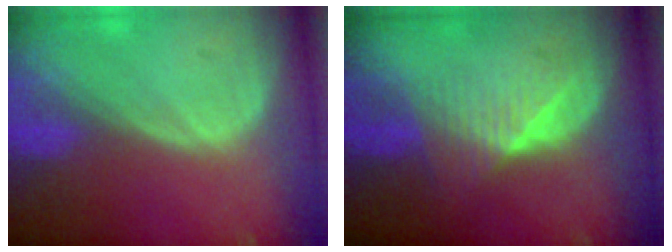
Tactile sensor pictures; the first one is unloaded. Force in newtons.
{"total": 6.3, "press": 5.9, "slide": 2.4}